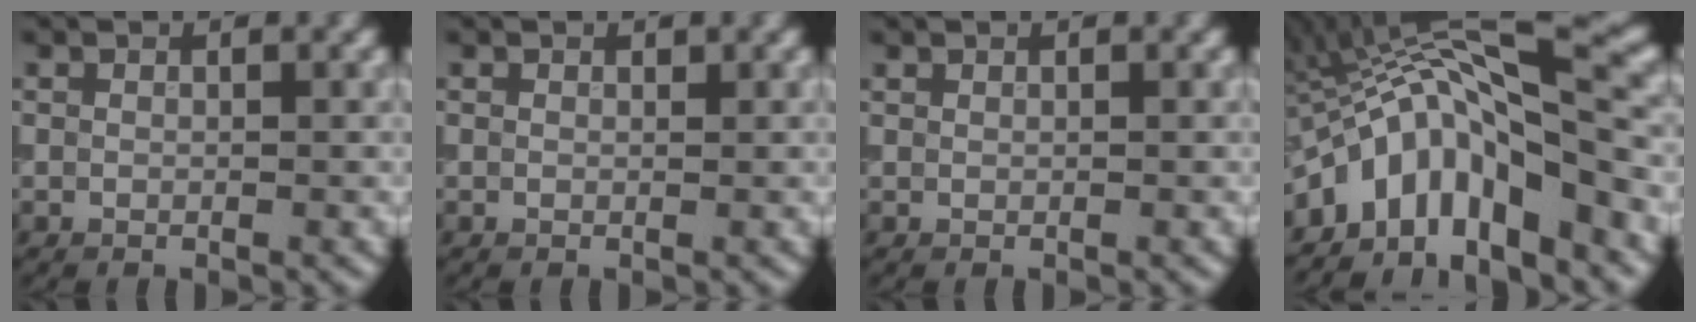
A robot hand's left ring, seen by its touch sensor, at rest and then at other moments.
{"total": 0.0}
{"total": 0.0}
{"total": 11.0, "force": [-3.4, 3.8, 9.7], "torque": [-0.160, 0.023, -0.067]}